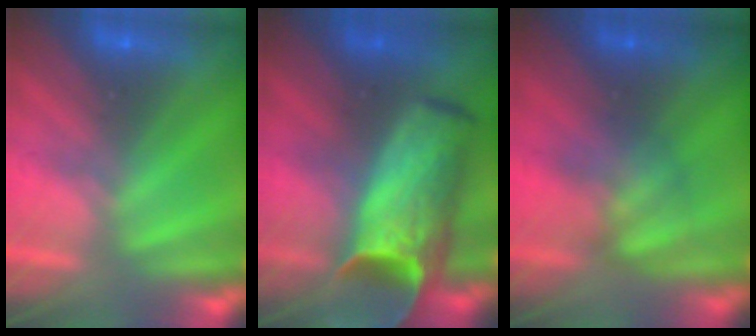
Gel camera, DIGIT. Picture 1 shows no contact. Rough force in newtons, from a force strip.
{"total": 8.9}
{"total": 3.0}